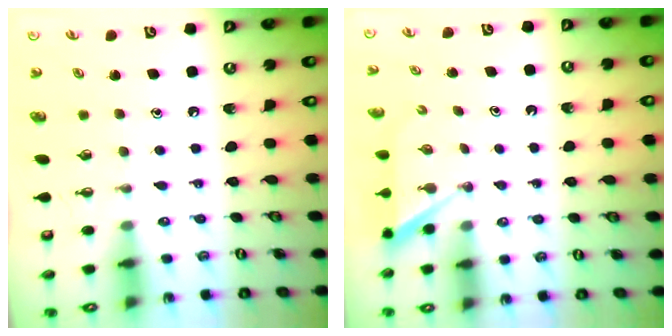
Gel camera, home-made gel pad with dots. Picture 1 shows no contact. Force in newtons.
{"total": 2.3, "press": 2.3, "slide": 0.3}